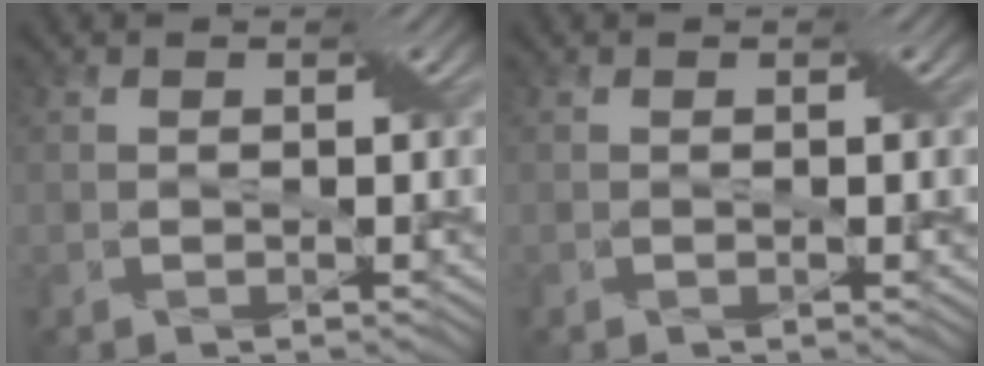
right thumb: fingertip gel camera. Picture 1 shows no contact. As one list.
[{"total": 0.8, "force": [-0.1, 0.1, 0.8], "torque": [-0.013, -0.001, -0.002]}]